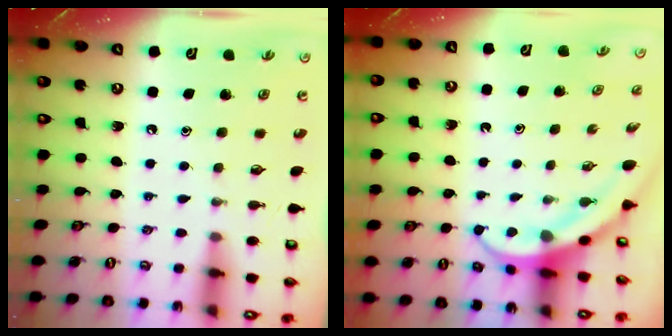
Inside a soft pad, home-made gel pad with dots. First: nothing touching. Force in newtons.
{"total": 4.0, "press": 4.0, "slide": 0.4}